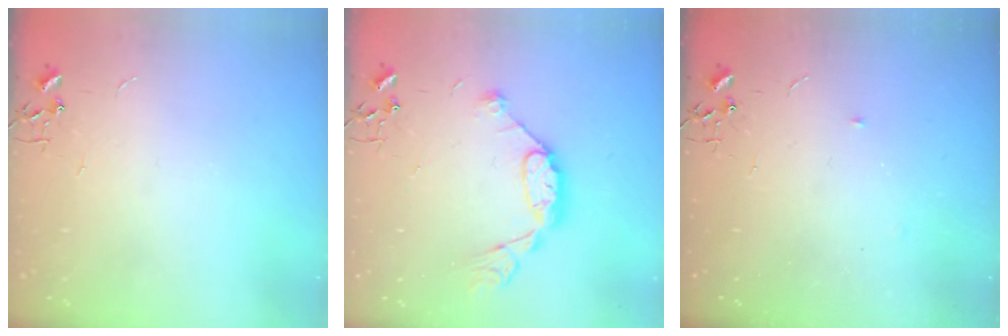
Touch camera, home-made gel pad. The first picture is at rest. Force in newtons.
{"total": 11.5, "press": 11.4, "slide": 0.9}
{"total": 2.8, "press": 2.8, "slide": 0.4}